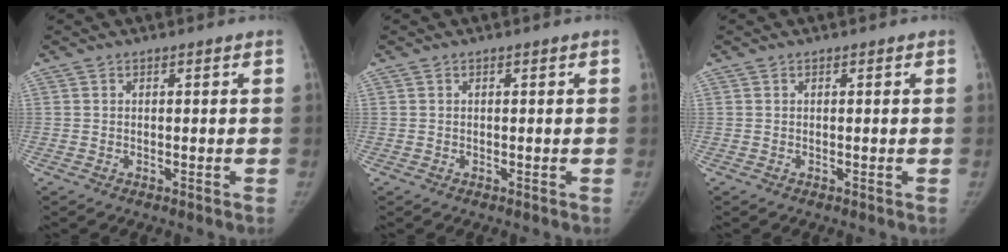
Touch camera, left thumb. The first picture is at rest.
{"total": 0.0}
{"total": 0.0}